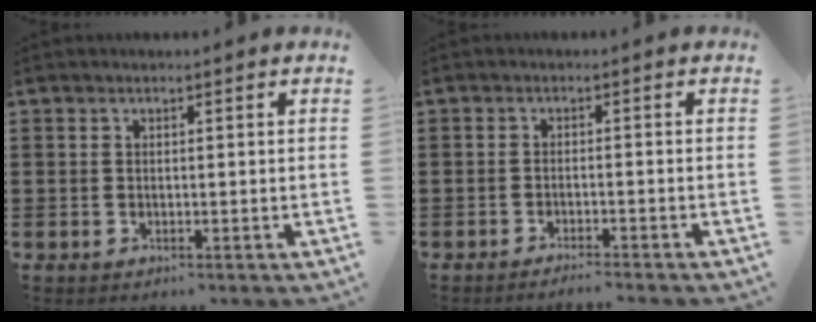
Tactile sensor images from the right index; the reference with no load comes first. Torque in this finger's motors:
{"motor_torque": [0.54, 1.03, -0.10, -0.02]}